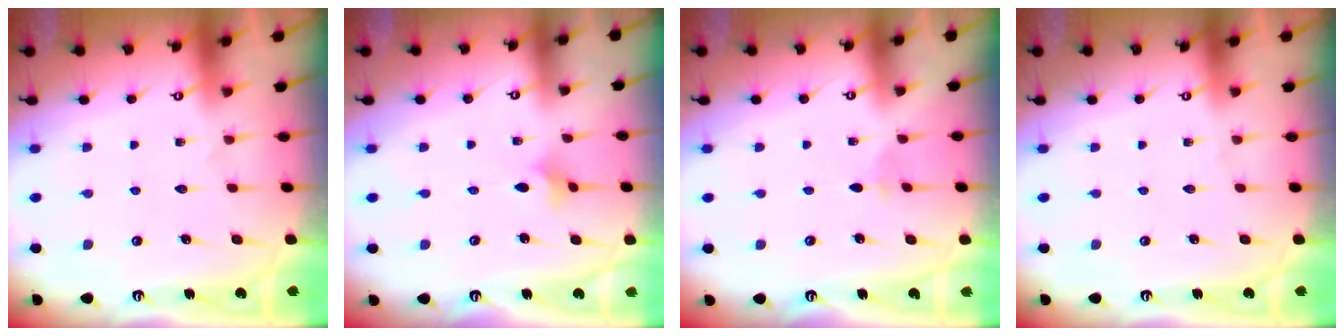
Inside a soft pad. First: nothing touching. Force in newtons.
{"total": 1.8, "press": 1.7, "slide": 0.5}
{"total": 1.6, "press": 1.6, "slide": 0.4}
{"total": 0.0}